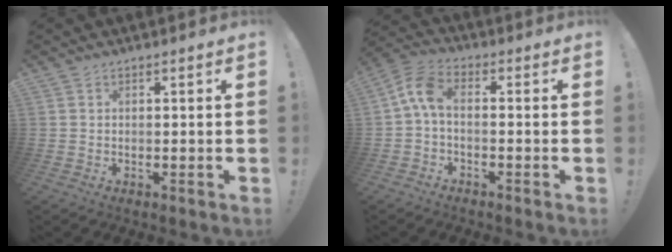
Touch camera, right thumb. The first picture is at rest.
{"total": 7.3, "force": [0.1, 3.7, 6.3], "torque": [-0.134, 0.002, 0.006]}